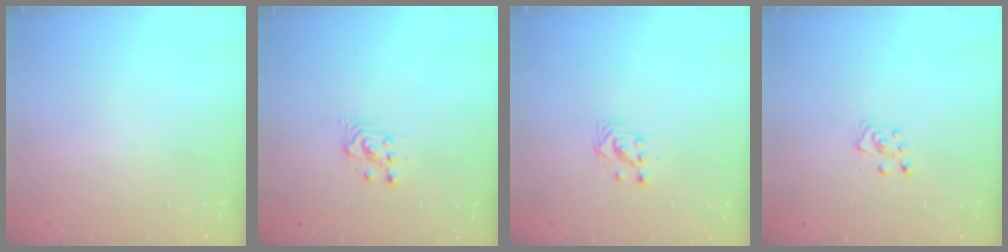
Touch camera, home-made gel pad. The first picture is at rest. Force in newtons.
{"total": 2.8, "press": 2.8, "slide": 0.1}
{"total": 3.0, "press": 3.0, "slide": 0.2}
{"total": 4.8, "press": 4.8, "slide": 0.5}